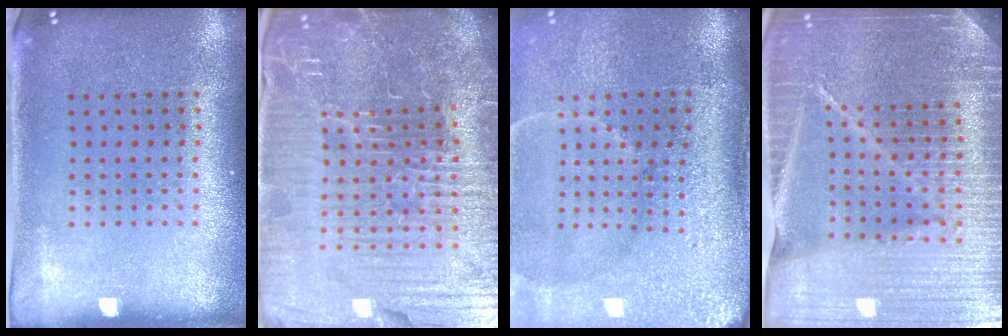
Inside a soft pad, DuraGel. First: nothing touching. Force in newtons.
{"total": 7.5, "press": 6.7, "slide": 3.4}
{"total": 4.6, "press": 3.9, "slide": 2.4}
{"total": 5.8, "press": 5.1, "slide": 2.9}